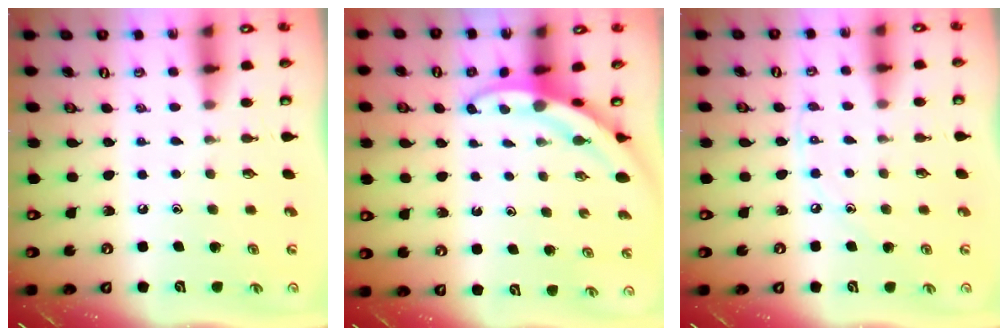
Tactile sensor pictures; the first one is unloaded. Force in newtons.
{"total": 3.4, "press": 3.4, "slide": 0.2}
{"total": 5.1, "press": 5.1, "slide": 0.7}